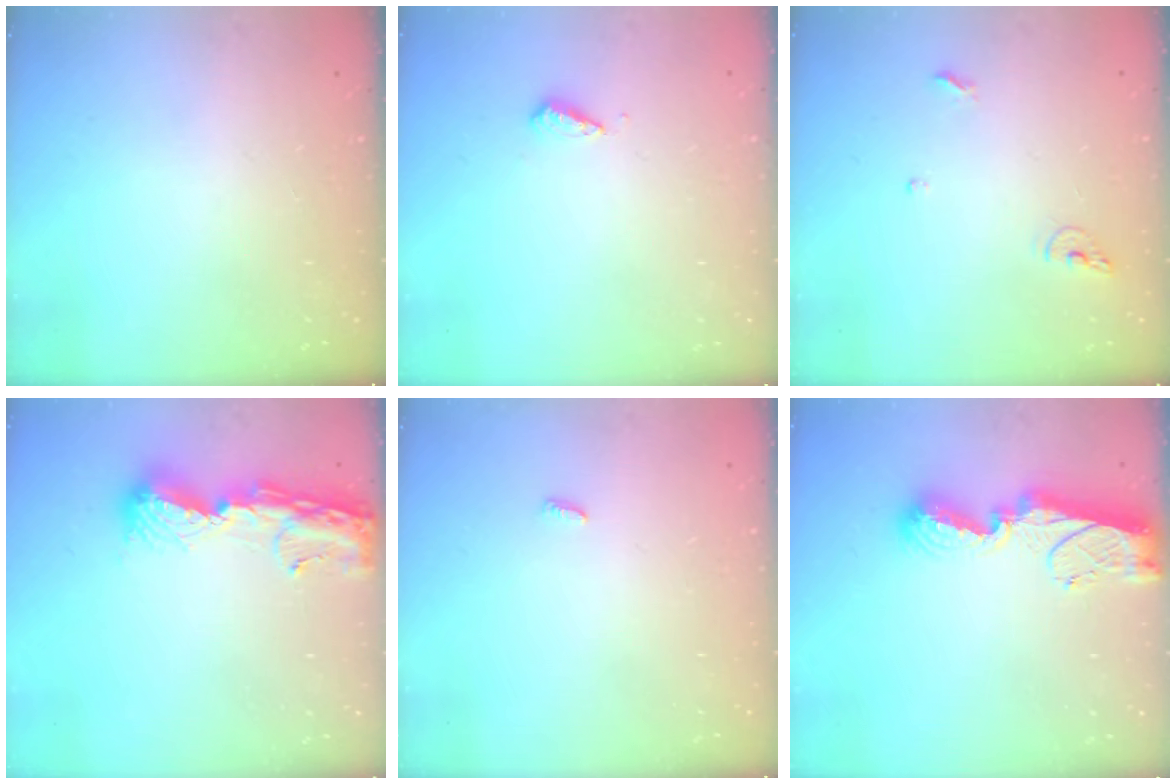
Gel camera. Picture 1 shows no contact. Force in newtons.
{"total": 2.8, "press": 2.8, "slide": 0.7}
{"total": 6.8, "press": 6.6, "slide": 1.2}
{"total": 12.9, "press": 12.9, "slide": 1.3}
{"total": 2.4, "press": 2.4, "slide": 0.2}
{"total": 11.3, "press": 11.2, "slide": 1.0}